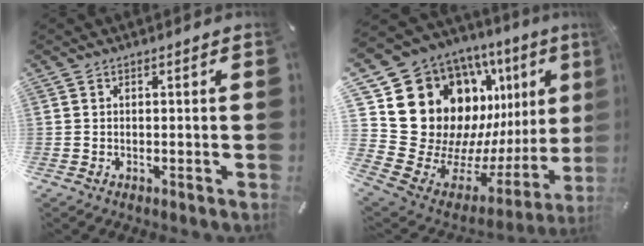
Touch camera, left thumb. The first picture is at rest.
{"total": 20.1, "force": [8.0, 15.4, 10.1], "torque": [-0.113, -0.131, 0.196]}